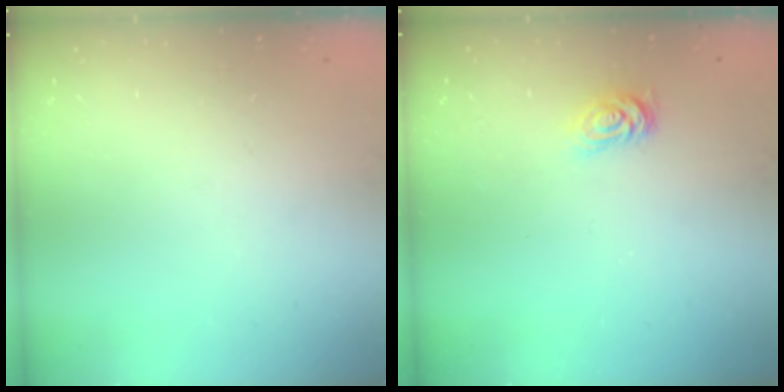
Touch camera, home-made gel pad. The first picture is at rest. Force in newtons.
{"total": 2.6, "press": 2.6, "slide": 0.4}